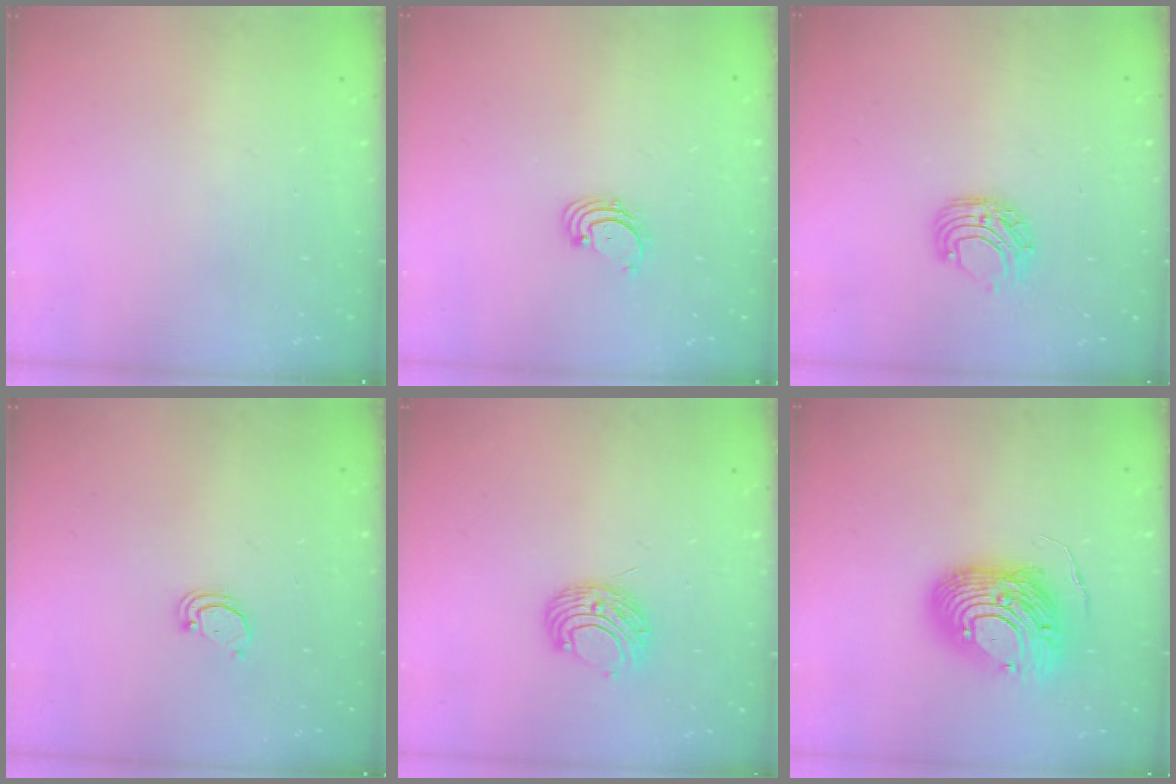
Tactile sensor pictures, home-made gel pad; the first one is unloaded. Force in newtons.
{"total": 1.7, "press": 1.6, "slide": 0.2}
{"total": 6.8, "press": 6.7, "slide": 0.6}
{"total": 1.6, "press": 1.6, "slide": 0.1}
{"total": 8.0, "press": 7.9, "slide": 0.6}
{"total": 19.1, "press": 19.0, "slide": 1.8}